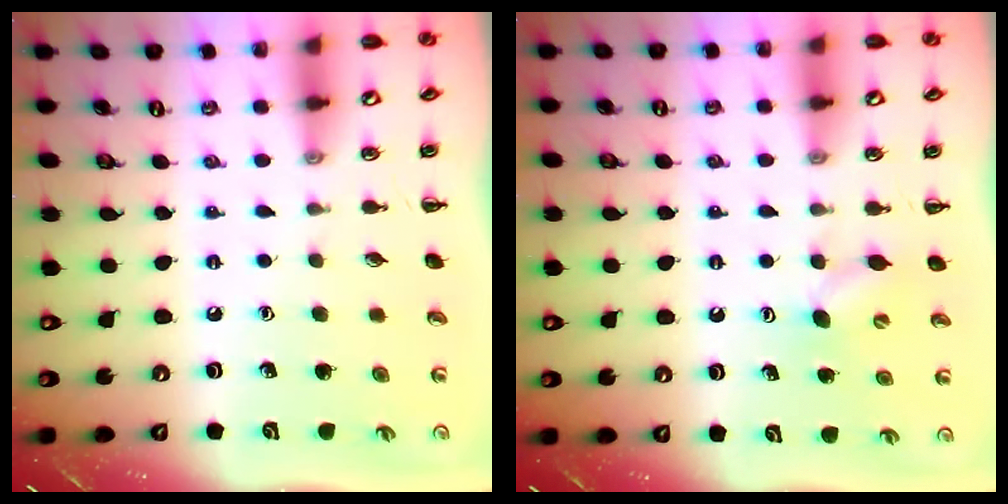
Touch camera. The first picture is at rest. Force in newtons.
{"total": 4.5, "press": 4.3, "slide": 1.2}